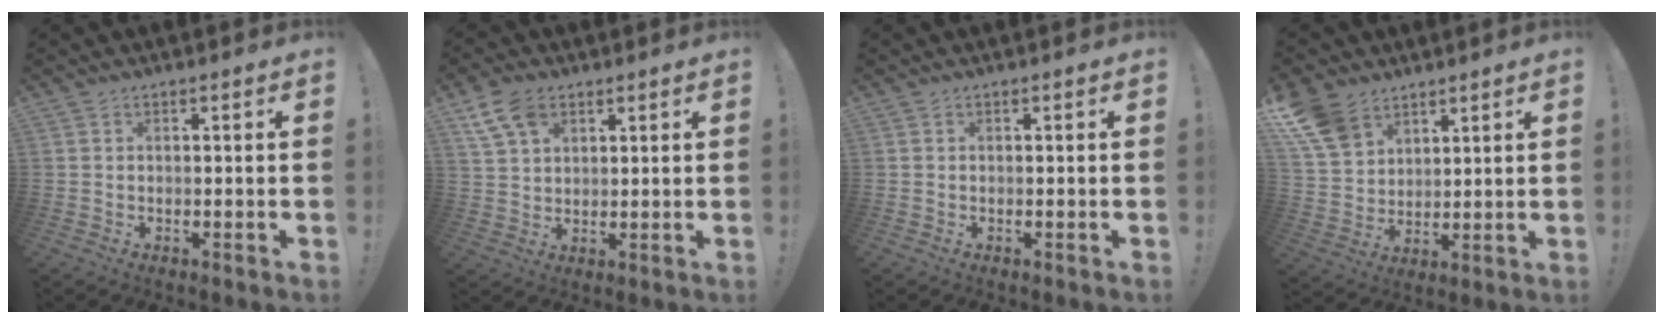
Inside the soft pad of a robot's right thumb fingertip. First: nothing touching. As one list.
[{"total": 8.9, "force": [4.9, 5.5, 4.9], "torque": [-0.094, -0.006, 0.100]}, {"total": 0.0}, {"total": 12.2, "force": [7.7, 7.8, 5.3], "torque": [-0.107, -0.041, 0.155]}]